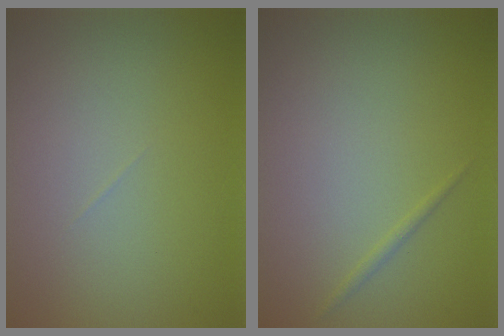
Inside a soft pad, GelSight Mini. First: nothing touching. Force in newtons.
{"total": 0.6, "press": 0.6, "slide": 0.0}